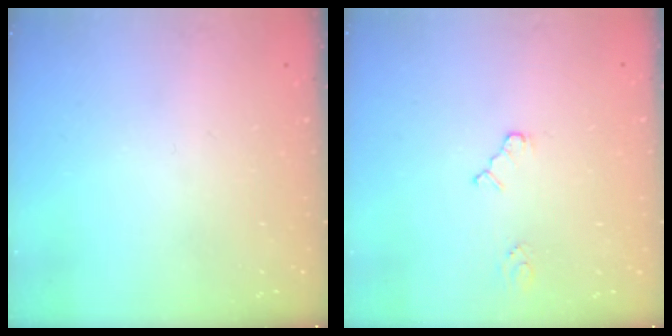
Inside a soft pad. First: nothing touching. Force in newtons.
{"total": 2.6, "press": 2.6, "slide": 0.4}